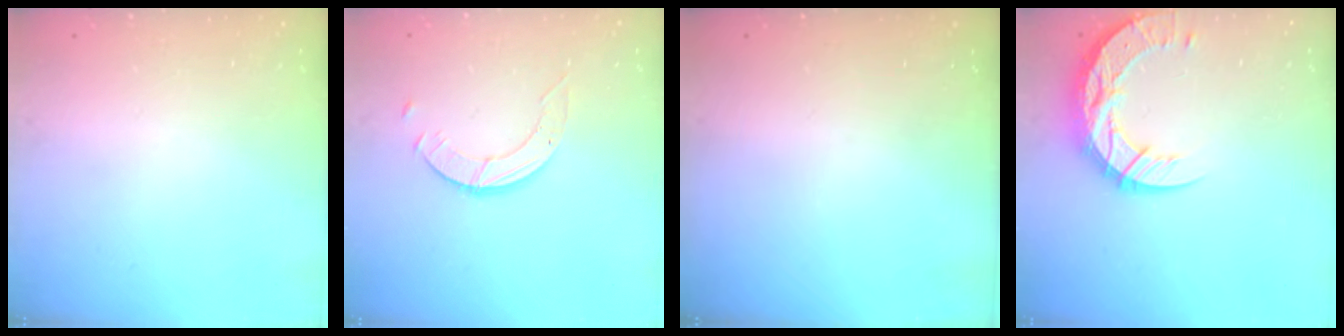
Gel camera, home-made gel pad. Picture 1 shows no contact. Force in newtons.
{"total": 3.6, "press": 3.5, "slide": 0.4}
{"total": 0.0}
{"total": 14.5, "press": 14.5, "slide": 1.3}